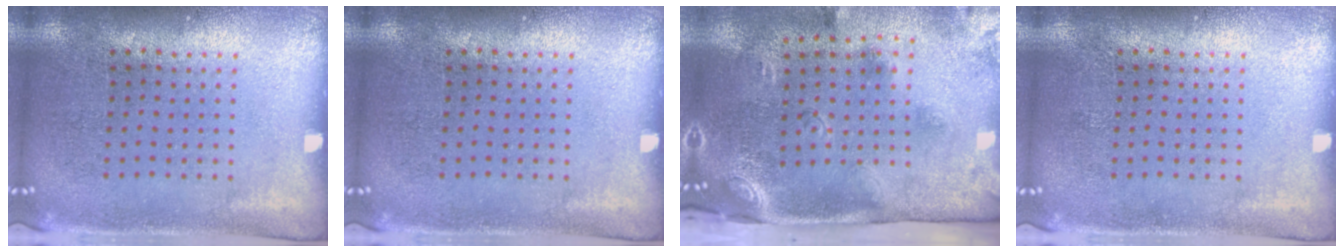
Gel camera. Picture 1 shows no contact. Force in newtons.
{"total": 0.0}
{"total": 3.0, "press": 1.9, "slide": 2.3}
{"total": 0.0}